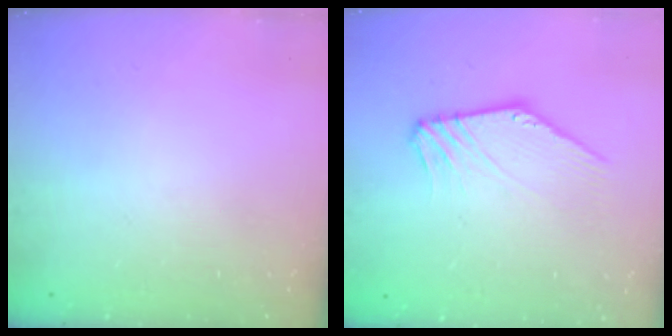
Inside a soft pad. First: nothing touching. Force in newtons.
{"total": 3.8, "press": 3.7, "slide": 0.2}